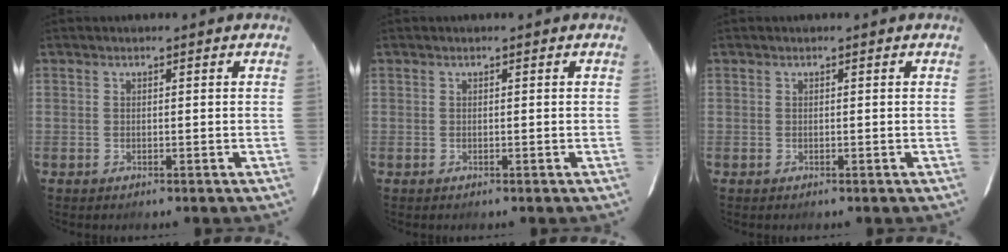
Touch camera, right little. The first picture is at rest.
{"total": 0.0}
{"total": 0.0}